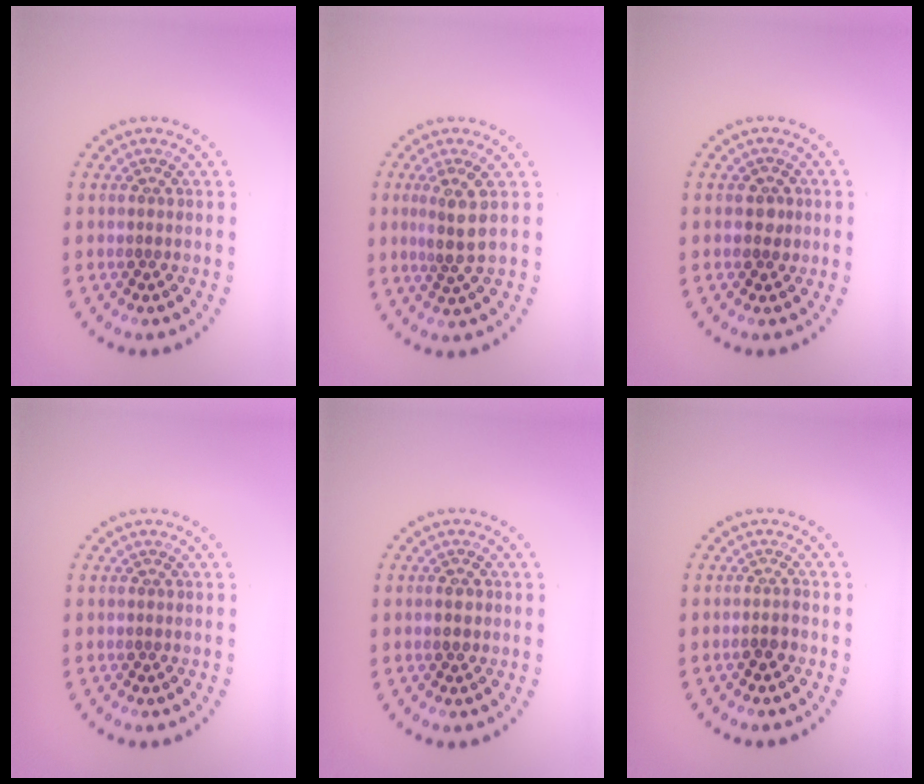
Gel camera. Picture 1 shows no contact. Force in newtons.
{"total": 2.6, "press": 2.0, "slide": 1.6}
{"total": 1.6, "press": 1.5, "slide": 0.4}
{"total": 0.0}
{"total": 1.5, "press": 1.5, "slide": 0.1}
{"total": 1.2, "press": 1.0, "slide": 0.7}